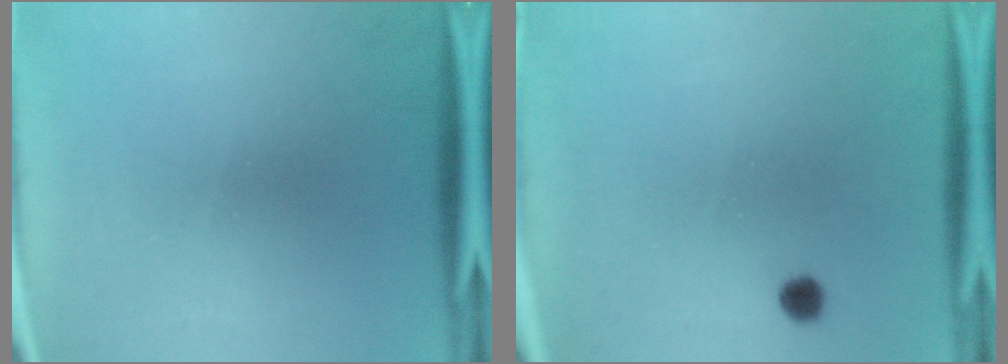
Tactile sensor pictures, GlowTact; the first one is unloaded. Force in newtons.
{"total": 1.8}